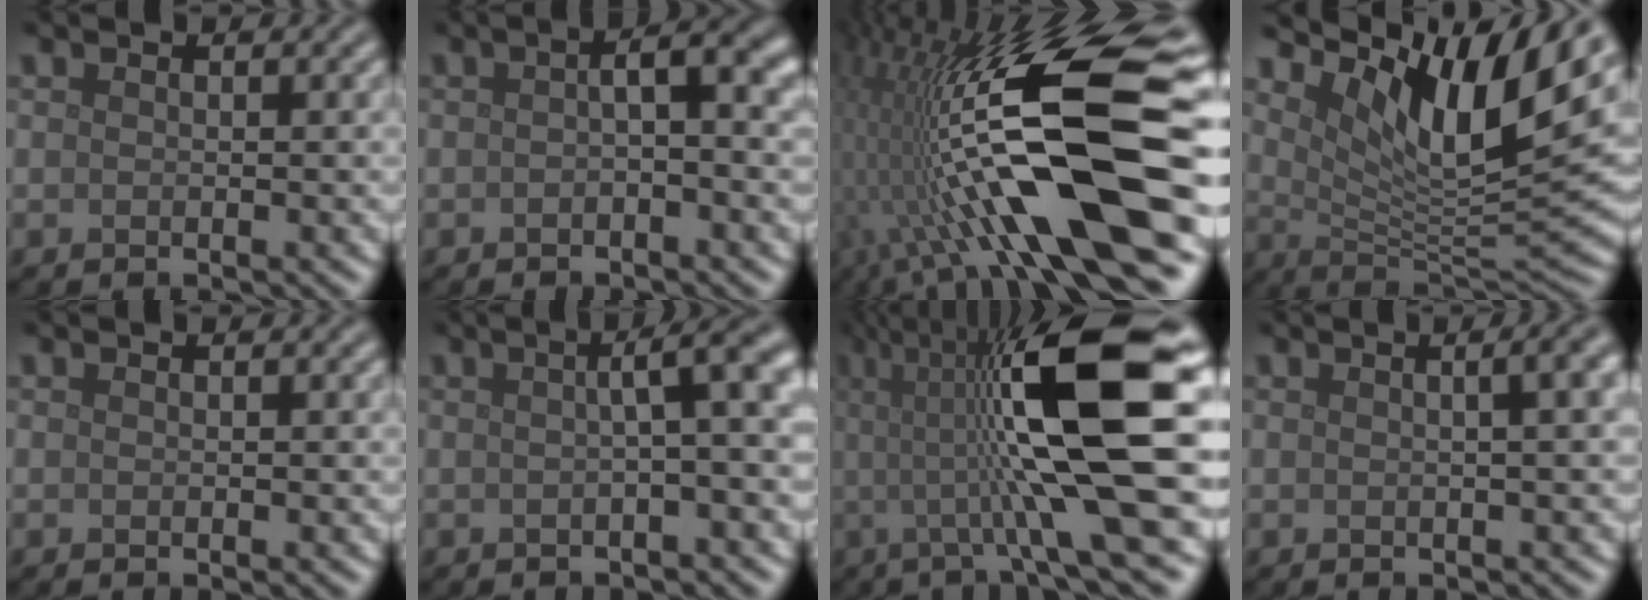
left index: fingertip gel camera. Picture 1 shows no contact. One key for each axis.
{"total": 3.0, "fx": 0.0, "fy": 0.6, "fz": 2.9, "tx": -0.045, "ty": 0.011, "tz": -0.003}
{"total": 15.4, "fx": 0.1, "fy": 5.5, "fz": 14.4, "tx": -0.245, "ty": 0.000, "tz": 0.000}
{"total": 11.6, "fx": 6.2, "fy": 3.3, "fz": 9.3, "tx": -0.154, "ty": -0.007, "tz": 0.116}
{"total": 0.0}
{"total": 5.0, "fx": 0.5, "fy": 1.2, "fz": 4.8, "tx": -0.055, "ty": 0.021, "tz": 0.001}
{"total": 14.4, "fx": 1.5, "fy": 3.2, "fz": 13.9, "tx": -0.201, "ty": 0.016, "tz": 0.018}
{"total": 5.8, "fx": 1.5, "fy": 2.7, "fz": 4.9, "tx": -0.022, "ty": 0.042, "tz": -0.016}